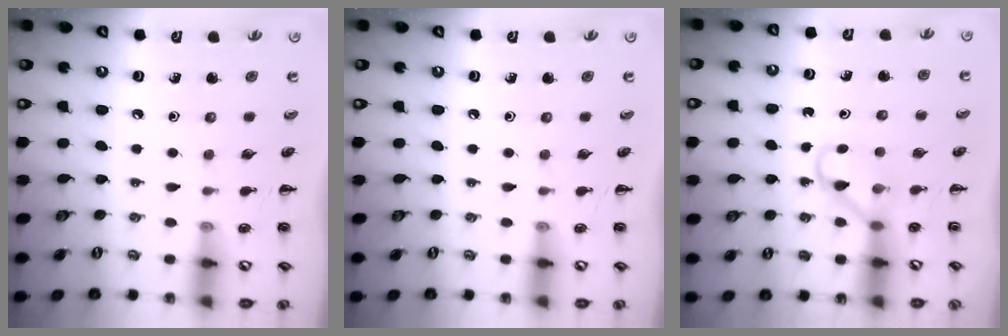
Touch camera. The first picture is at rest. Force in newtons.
{"total": 0.0}
{"total": 3.4, "press": 3.2, "slide": 1.0}